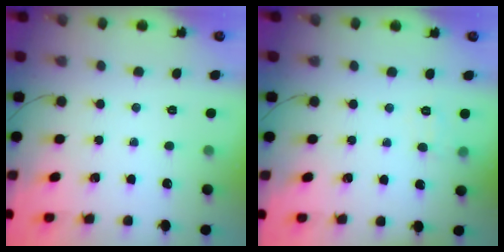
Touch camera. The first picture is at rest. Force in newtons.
{"total": 5.8, "press": 5.6, "slide": 1.5}